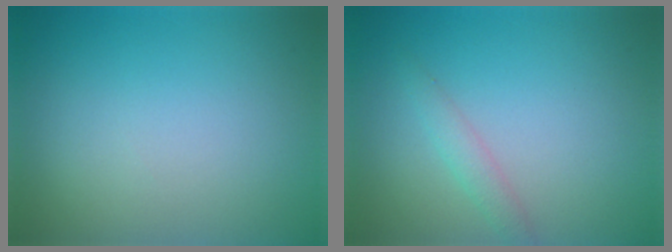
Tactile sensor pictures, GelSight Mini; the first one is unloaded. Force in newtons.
{"total": 1.5, "press": 1.5, "slide": 0.0}